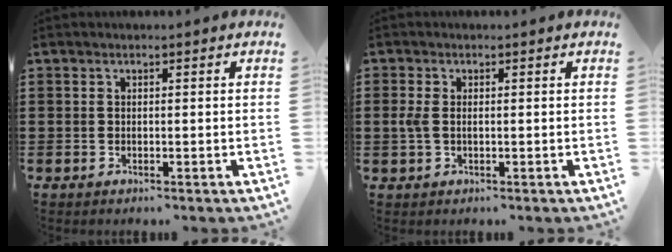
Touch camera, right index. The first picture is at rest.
{"total": 2.3, "force": [-0.1, 1.3, 1.8], "torque": [-0.051, 0.000, -0.006]}